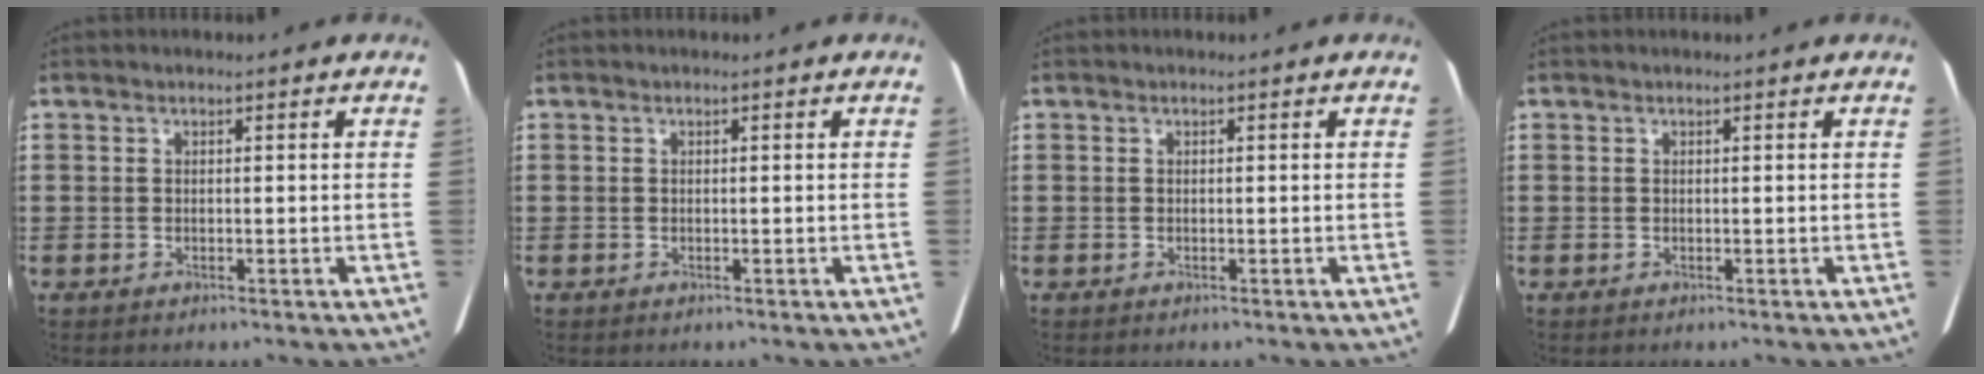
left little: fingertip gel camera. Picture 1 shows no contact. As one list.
[{"total": 0.0}, {"total": 0.0}, {"total": 0.0}]